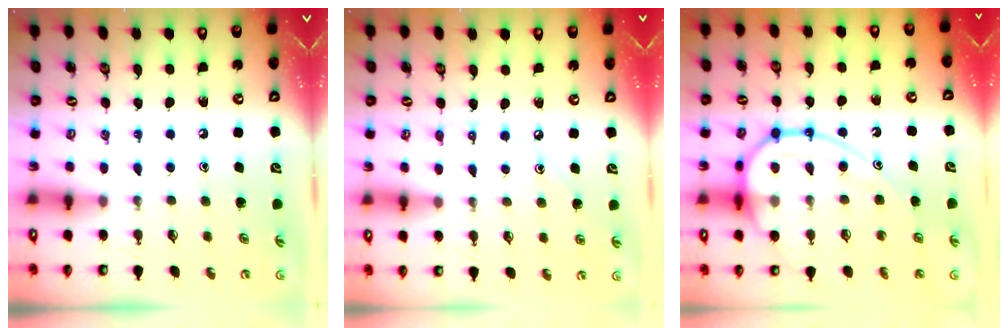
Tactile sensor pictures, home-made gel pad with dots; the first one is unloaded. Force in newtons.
{"total": 4.6, "press": 4.6, "slide": 0.1}
{"total": 15.1, "press": 15.0, "slide": 1.6}